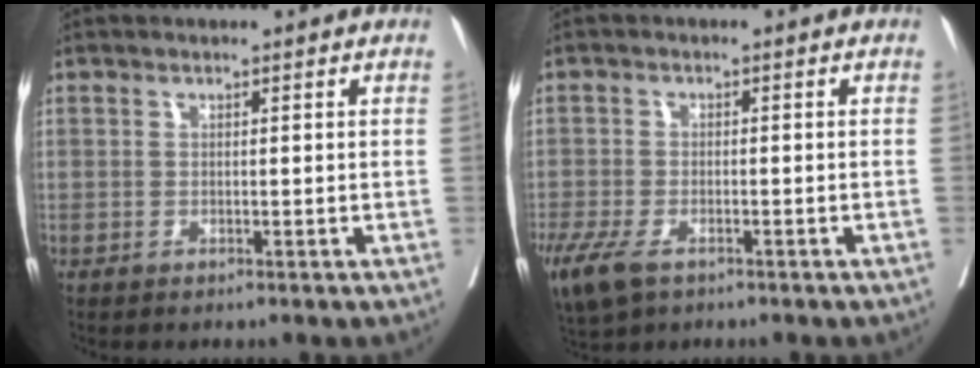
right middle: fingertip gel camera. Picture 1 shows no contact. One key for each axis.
{"total": 9.1, "fx": -5.6, "fy": 4.3, "fz": 5.9, "tx": -0.131, "ty": -0.018, "tz": -0.092}